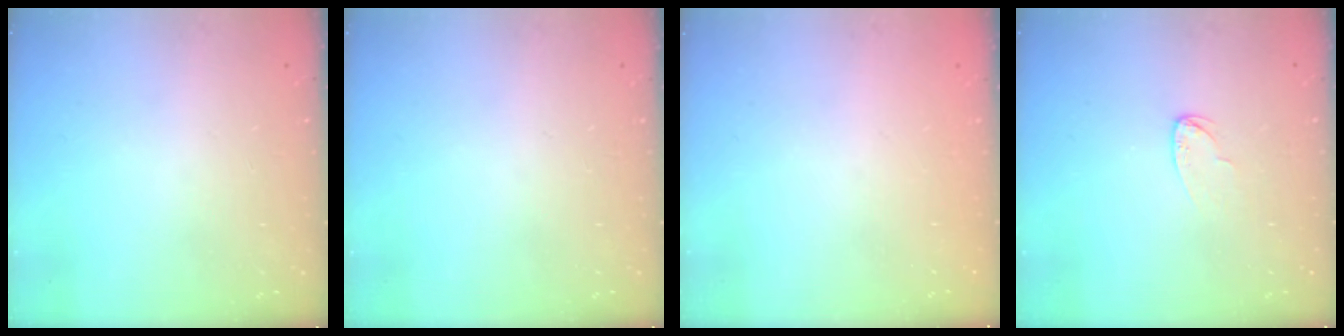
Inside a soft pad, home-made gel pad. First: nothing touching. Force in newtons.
{"total": 0.0}
{"total": 0.0}
{"total": 3.9, "press": 3.9, "slide": 0.3}